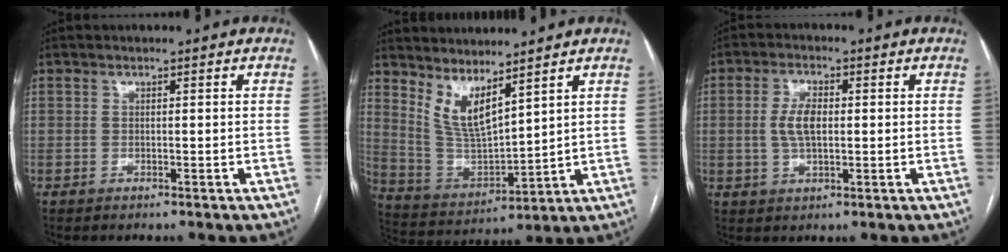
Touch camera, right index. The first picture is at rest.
{"total": 8.2, "force": [5.7, 1.8, 5.6], "torque": [-0.121, -0.017, 0.134]}
{"total": 5.1, "force": [0.3, 2.2, 4.6], "torque": [-0.097, 0.009, 0.008]}